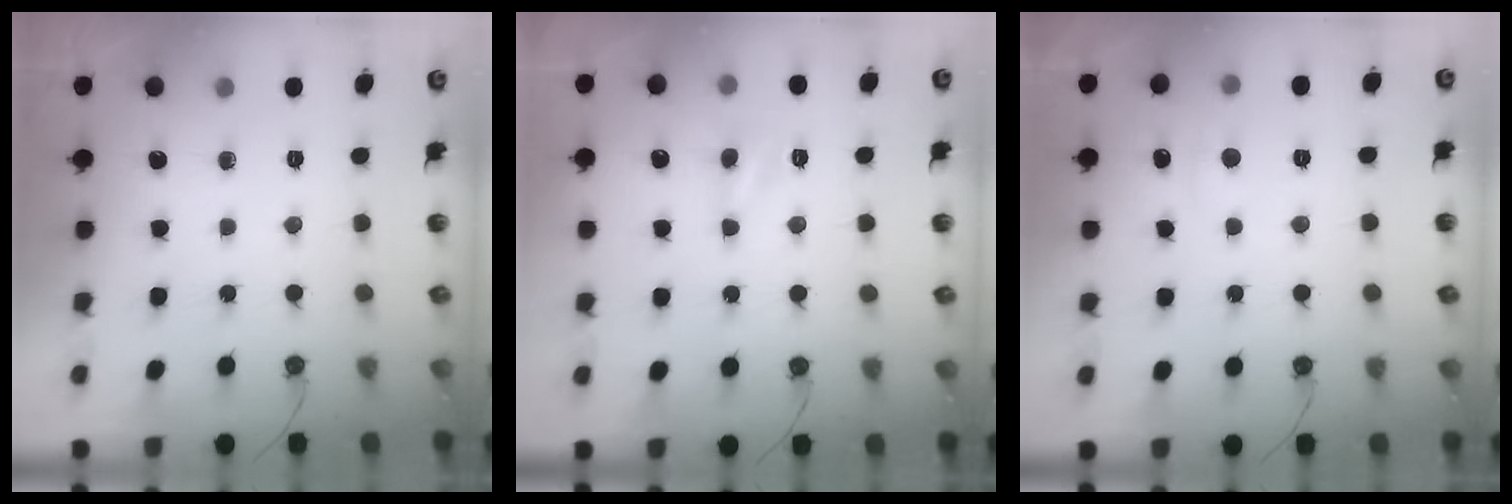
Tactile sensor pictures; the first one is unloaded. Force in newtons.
{"total": 2.4, "press": 2.3, "slide": 0.4}
{"total": 1.7, "press": 1.6, "slide": 0.5}